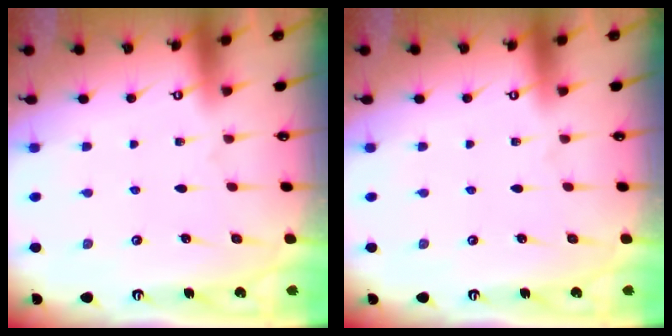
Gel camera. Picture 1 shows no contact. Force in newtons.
{"total": 0.0}